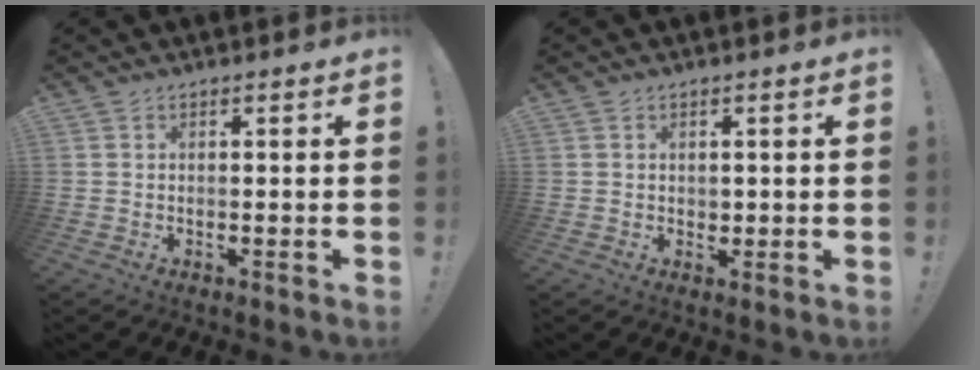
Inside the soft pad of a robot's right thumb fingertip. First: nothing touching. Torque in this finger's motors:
{"motor_torque": [-0.14, -0.05, -0.17, -0.07, -0.01]}